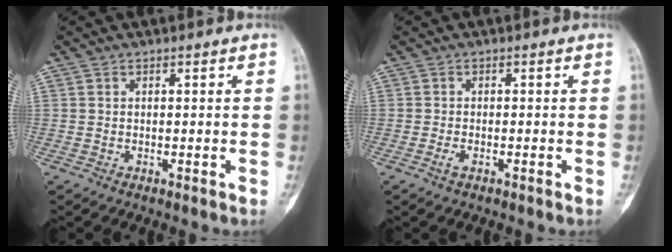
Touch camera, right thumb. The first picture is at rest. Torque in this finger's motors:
{"motor_torque": [-0.37, 0.62, -0.02, -0.11, -0.04]}